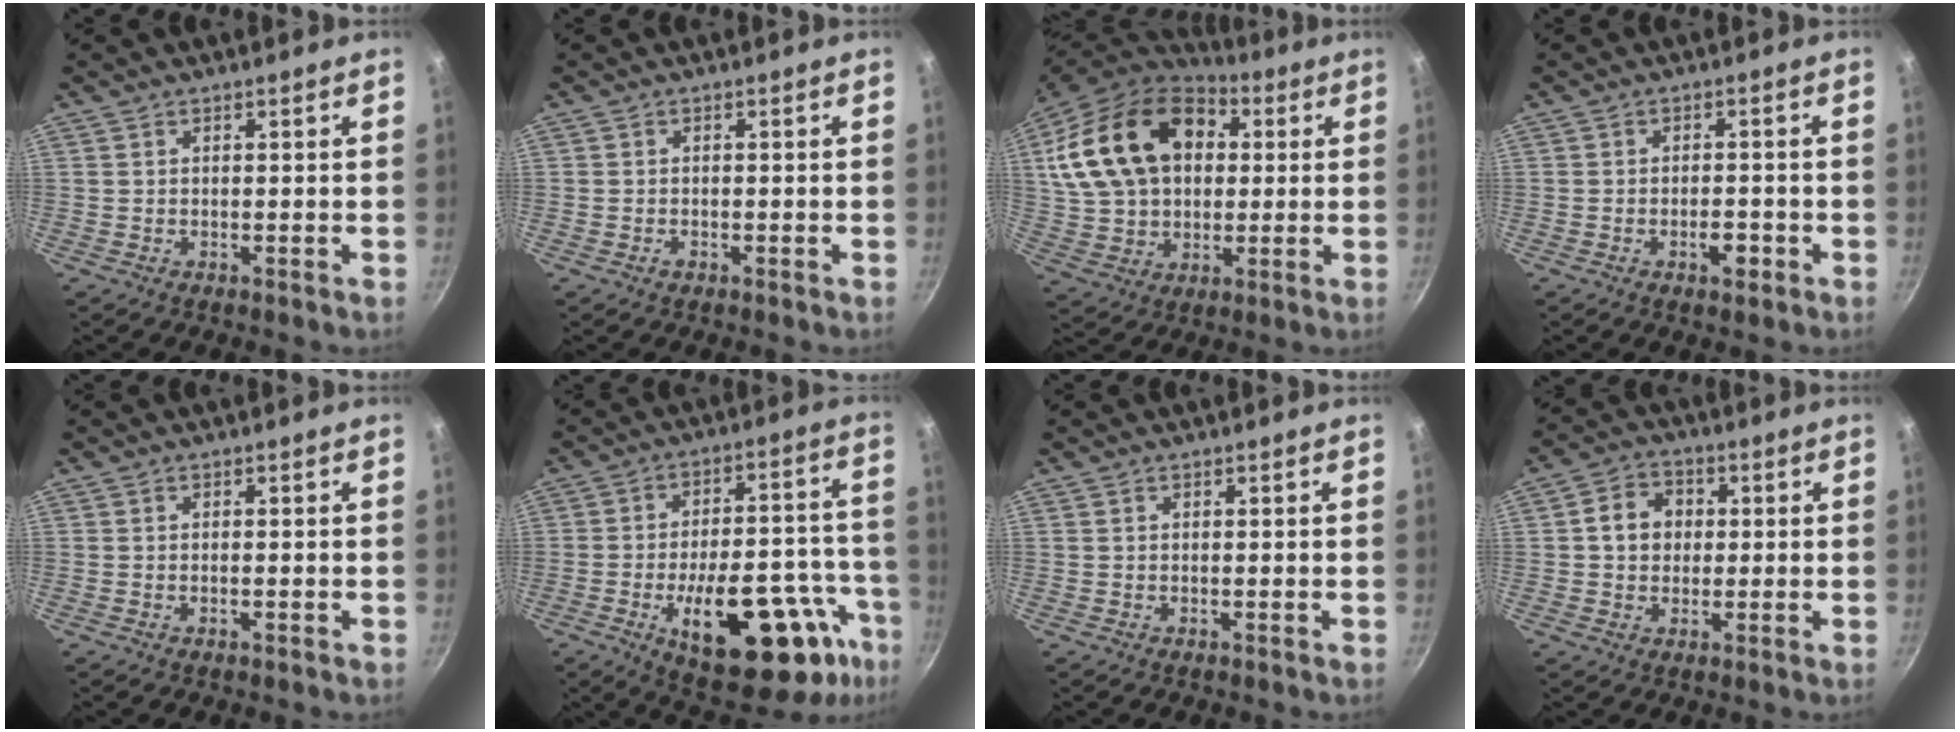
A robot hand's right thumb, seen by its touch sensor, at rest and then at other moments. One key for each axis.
{"total": 1.1, "fx": -0.6, "fy": 0.7, "fz": 0.5, "tx": -0.009, "ty": 0.002, "tz": -0.012}
{"total": 23.8, "fx": 5.5, "fy": 16.8, "fz": 15.9, "tx": -0.278, "ty": 0.024, "tz": 0.100}
{"total": 3.5, "fx": -1.6, "fy": 1.6, "fz": 2.6, "tx": -0.027, "ty": 0.011, "tz": -0.025}
{"total": 0.7, "fx": -0.3, "fy": 0.2, "fz": 0.6, "tx": -0.014, "ty": 0.003, "tz": -0.007}
{"total": 26.0, "fx": -11.3, "fy": 11.7, "fz": 20.3, "tx": -0.233, "ty": 0.046, "tz": -0.145}
{"total": 0.0}
{"total": 7.3, "fx": 0.9, "fy": 6.2, "fz": 3.8, "tx": -0.036, "ty": 0.010, "tz": 0.003}